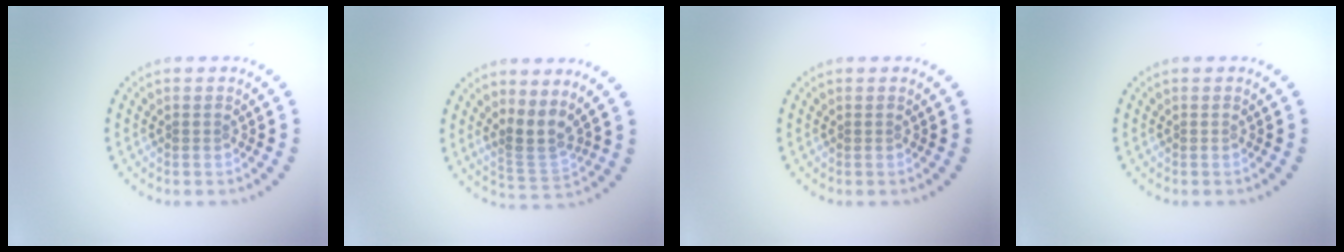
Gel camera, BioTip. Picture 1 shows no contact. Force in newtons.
{"total": 2.9, "press": 2.1, "slide": 2.0}
{"total": 0.0}
{"total": 0.0}